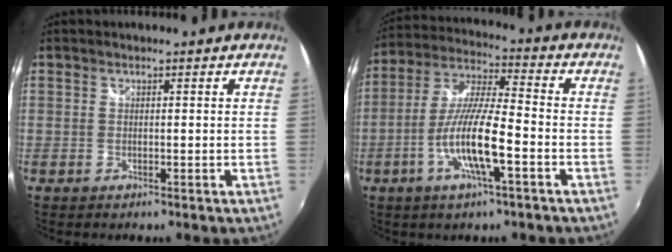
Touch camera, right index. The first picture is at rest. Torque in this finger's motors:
{"motor_torque": [1.87, -0.27, 1.06, 0.21]}